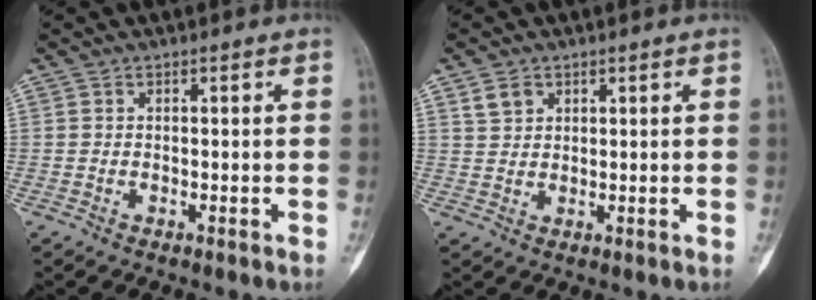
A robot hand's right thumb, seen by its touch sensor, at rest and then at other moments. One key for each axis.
{"total": 3.0, "fx": 1.7, "fy": 2.2, "fz": 1.1, "tx": -0.010, "ty": -0.006, "tz": 0.035}